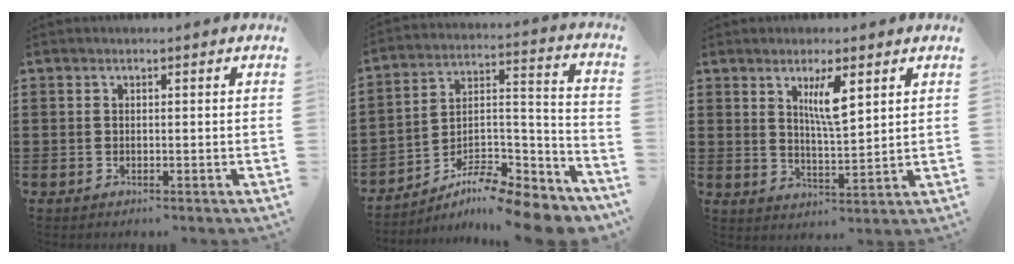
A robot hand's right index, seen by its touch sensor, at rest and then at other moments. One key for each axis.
{"total": 9.5, "fx": -8.6, "fy": 1.6, "fz": 3.9, "tx": -0.060, "ty": 0.014, "tz": -0.169}
{"total": 5.4, "fx": 2.7, "fy": 1.3, "fz": 4.6, "tx": -0.082, "ty": -0.001, "tz": 0.041}